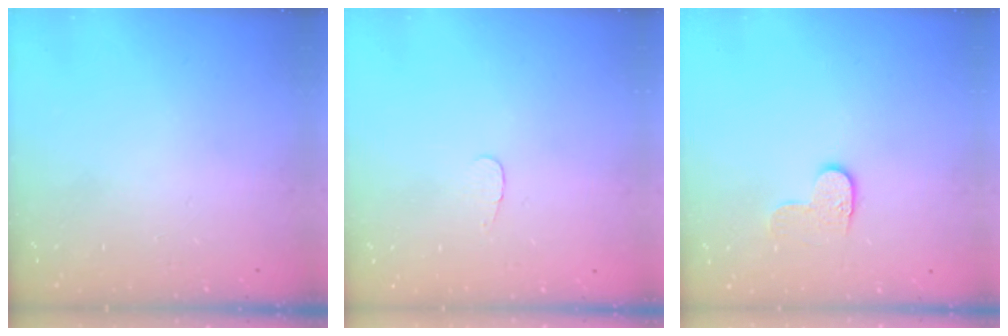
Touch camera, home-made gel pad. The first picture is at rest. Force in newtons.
{"total": 2.8, "press": 2.8, "slide": 0.3}
{"total": 6.0, "press": 6.0, "slide": 0.5}